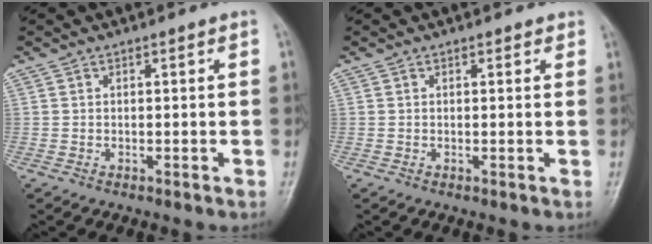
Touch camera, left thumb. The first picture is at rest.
{"total": 1.1, "force": [0.9, 0.6, 0.4], "torque": [0.004, -0.003, 0.005]}